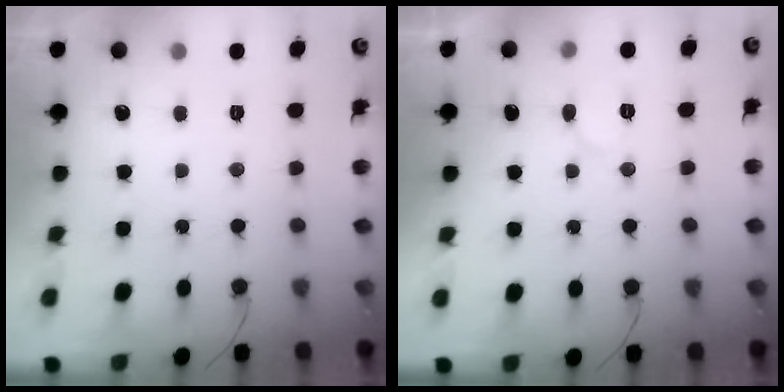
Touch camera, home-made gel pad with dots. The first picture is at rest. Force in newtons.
{"total": 4.5, "press": 4.5, "slide": 0.3}